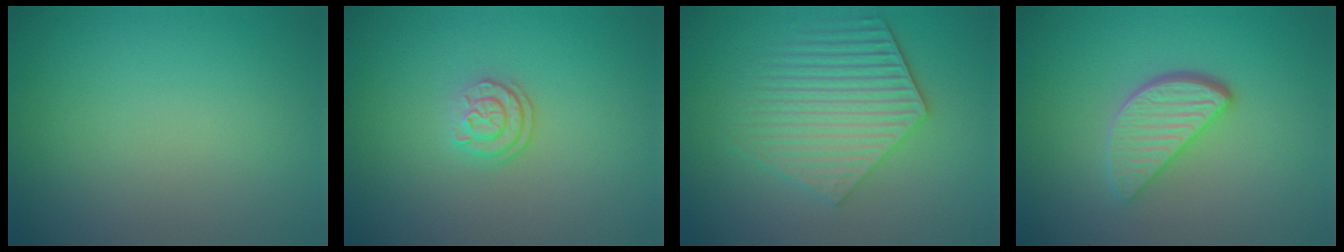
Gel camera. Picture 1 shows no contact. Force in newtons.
{"total": 2.2, "press": 1.8, "slide": 1.3}
{"total": 4.6, "press": 4.0, "slide": 2.2}
{"total": 3.9, "press": 3.0, "slide": 2.4}